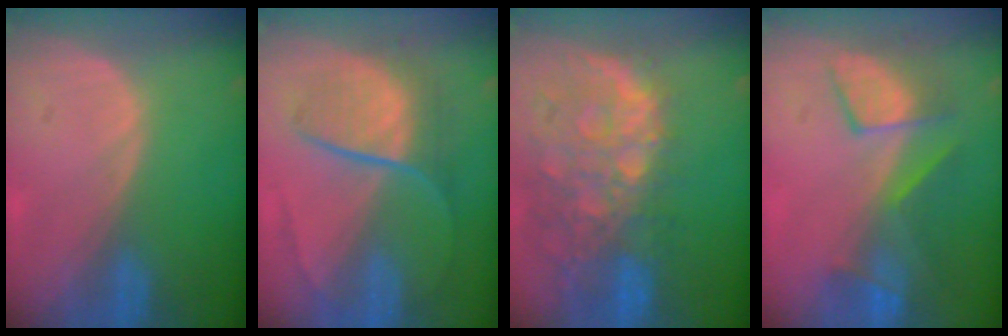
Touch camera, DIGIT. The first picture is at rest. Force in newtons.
{"total": 7.8, "press": 7.5, "slide": 2.4}
{"total": 13.2, "press": 10.8, "slide": 7.6}
{"total": 7.7, "press": 7.3, "slide": 2.6}